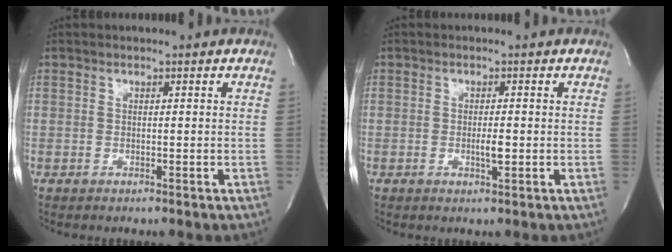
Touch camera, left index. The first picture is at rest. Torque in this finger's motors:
{"motor_torque": [0.39, 0.03, 0.01, 0.04]}